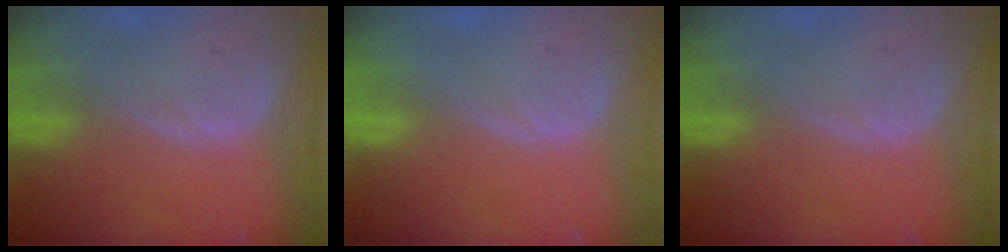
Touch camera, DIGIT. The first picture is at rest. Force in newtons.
{"total": 0.0}
{"total": 0.0}